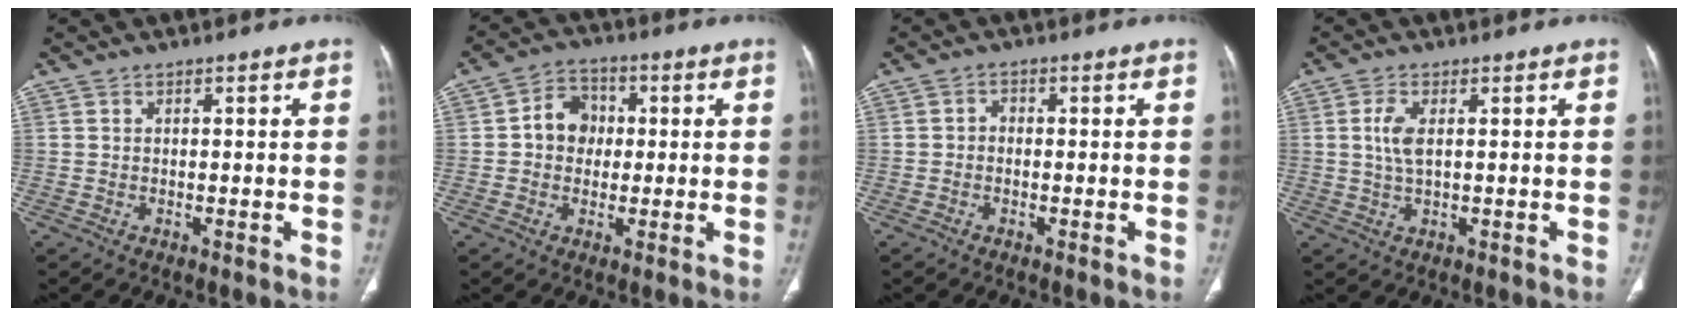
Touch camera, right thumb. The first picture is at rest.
{"total": 7.1, "force": [0.5, 6.0, 3.7], "torque": [-0.032, 0.015, -0.002]}
{"total": 1.4, "force": [-0.3, 1.2, 0.8], "torque": [-0.005, 0.006, -0.010]}
{"total": 4.2, "force": [0.8, 1.8, 3.7], "torque": [-0.088, -0.002, 0.019]}